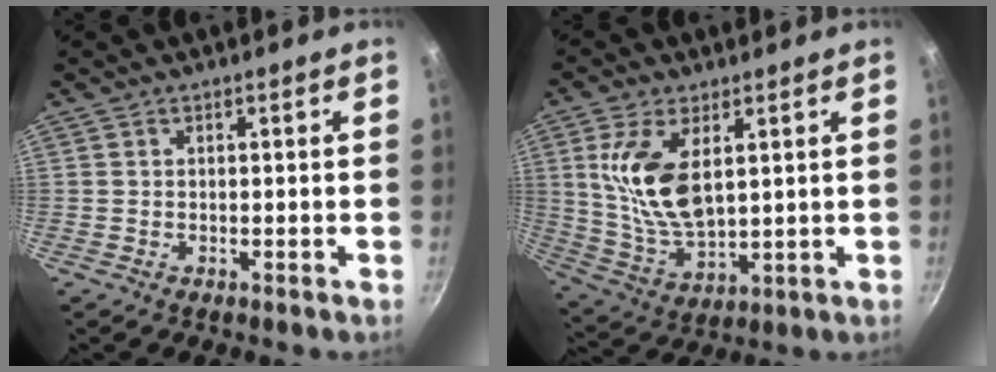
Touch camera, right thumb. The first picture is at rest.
{"total": 13.6, "force": [3.7, 7.1, 11.1], "torque": [-0.211, -0.026, 0.082]}